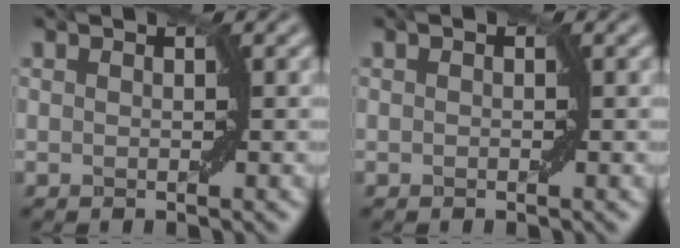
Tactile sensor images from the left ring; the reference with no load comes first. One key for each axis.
{"total": 0.0}